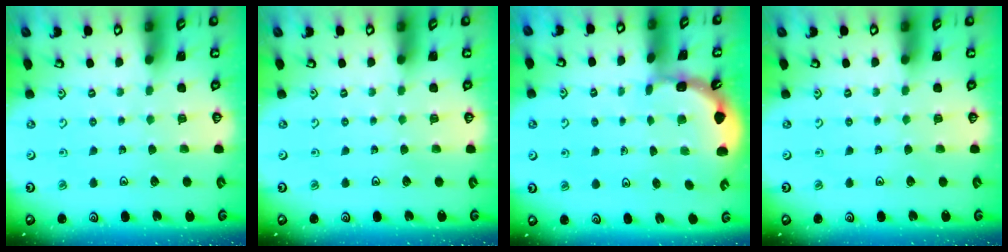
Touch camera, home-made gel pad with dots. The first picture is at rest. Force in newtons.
{"total": 0.0}
{"total": 1.5, "press": 1.5, "slide": 0.1}
{"total": 0.0}